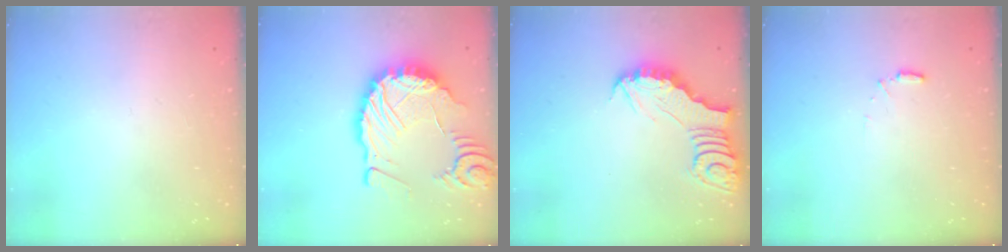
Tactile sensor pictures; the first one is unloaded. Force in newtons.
{"total": 14.2, "press": 14.1, "slide": 1.6}
{"total": 3.4, "press": 3.3, "slide": 0.5}
{"total": 4.9, "press": 4.9, "slide": 0.5}